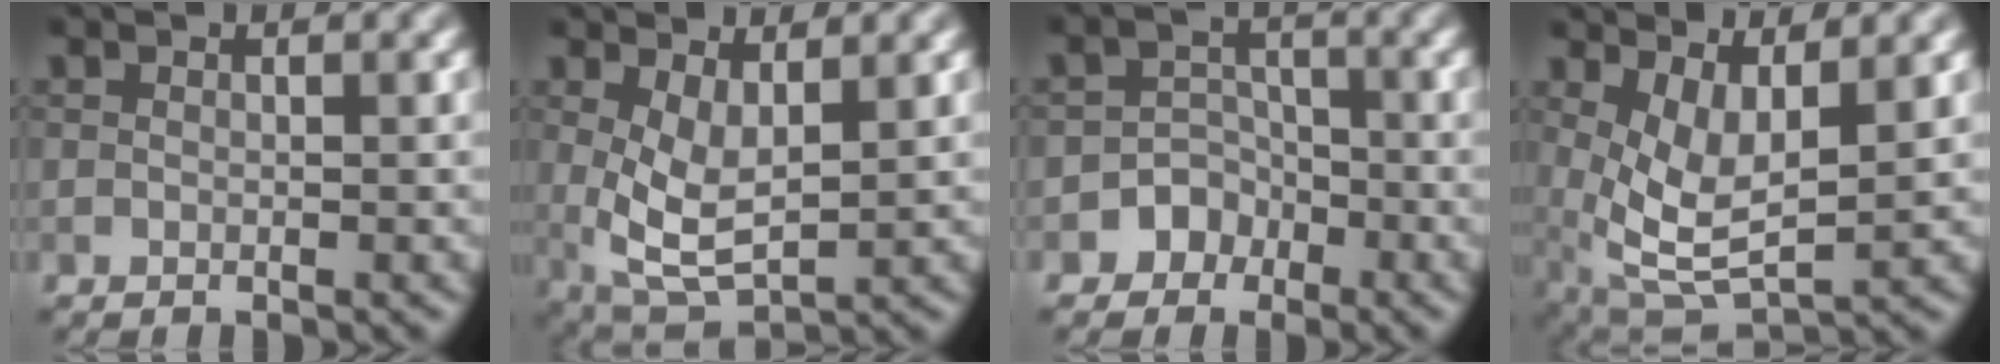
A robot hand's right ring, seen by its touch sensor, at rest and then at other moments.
{"total": 4.5, "force": [1.1, 1.9, 4.0], "torque": [-0.089, -0.014, 0.026]}
{"total": 3.2, "force": [-1.8, 2.6, 0.2], "torque": [0.035, 0.013, -0.043]}
{"total": 5.4, "force": [1.4, 2.2, 4.7], "torque": [-0.103, -0.018, 0.034]}